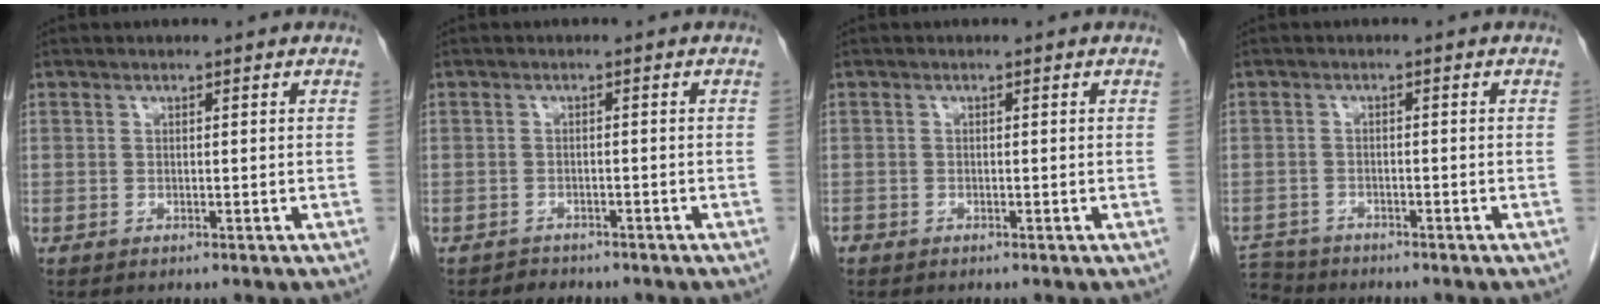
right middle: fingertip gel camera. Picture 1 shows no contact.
{"total": 2.2, "force": [-1.9, 1.2, 0.1], "torque": [-0.015, 0.001, -0.028]}
{"total": 0.8, "force": [-0.6, 0.5, 0.1], "torque": [-0.005, 0.002, -0.012]}
{"total": 5.0, "force": [-4.8, 1.5, -0.1], "torque": [0.002, -0.004, -0.089]}